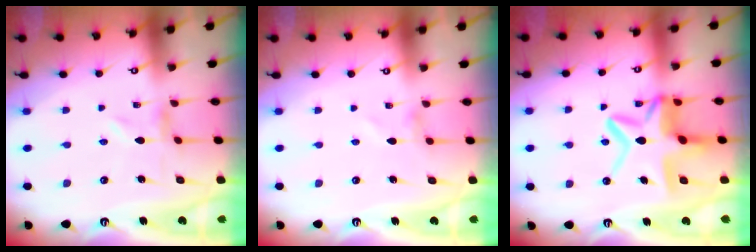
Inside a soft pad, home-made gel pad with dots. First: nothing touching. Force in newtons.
{"total": 0.0}
{"total": 13.4, "press": 13.4, "slide": 1.2}